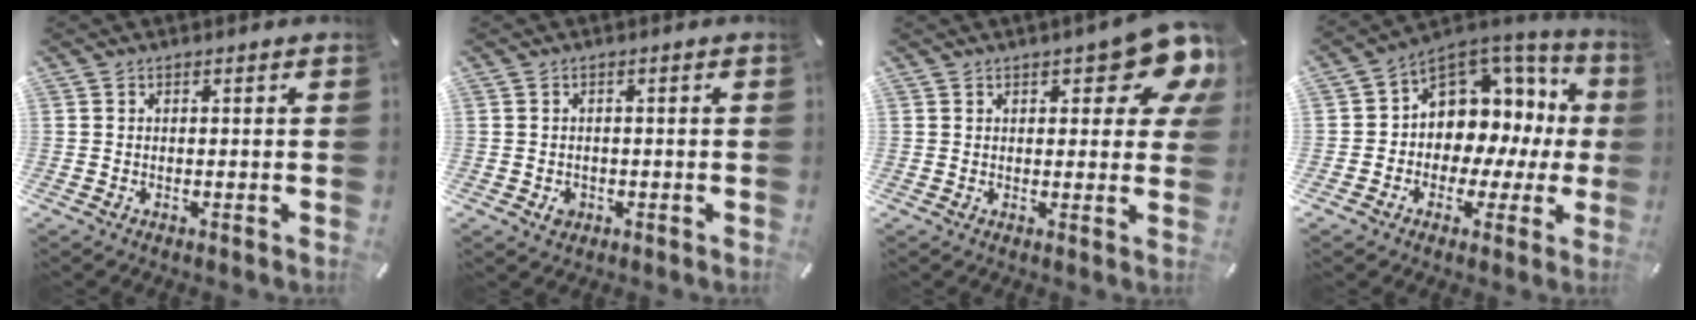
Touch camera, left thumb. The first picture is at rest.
{"total": 2.5, "force": [-0.7, 2.1, 1.1], "torque": [-0.012, 0.000, -0.015]}
{"total": 11.8, "force": [6.5, 4.6, 8.7], "torque": [-0.104, -0.039, 0.106]}
{"total": 9.4, "force": [2.6, 8.3, 3.6], "torque": [-0.056, -0.044, 0.050]}